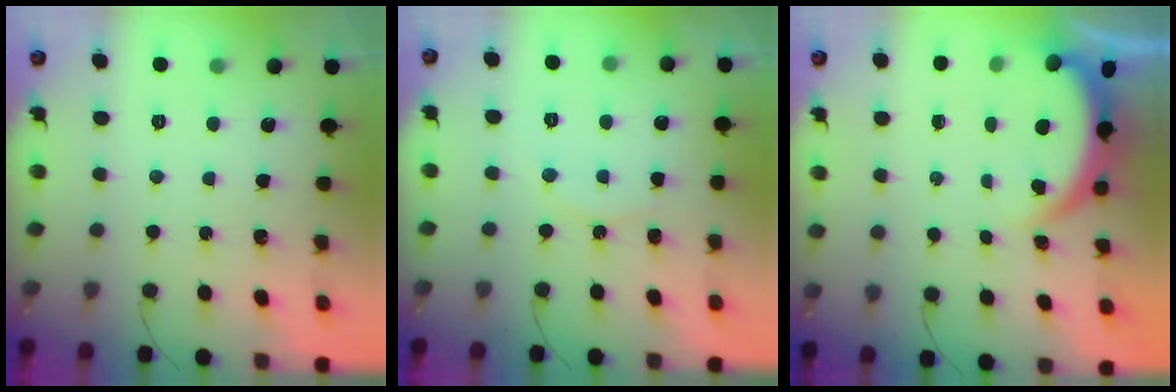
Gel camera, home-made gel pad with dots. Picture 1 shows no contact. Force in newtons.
{"total": 7.8, "press": 7.8, "slide": 0.5}
{"total": 3.9, "press": 3.9, "slide": 0.1}